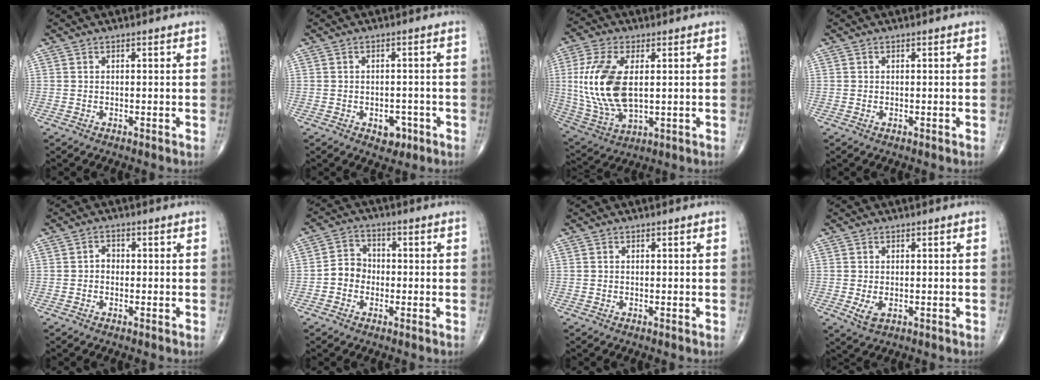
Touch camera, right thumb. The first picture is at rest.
{"total": 3.7, "force": [-1.6, 2.5, 2.0], "torque": [-0.008, 0.008, -0.019]}
{"total": 16.0, "force": [1.8, 8.3, 13.6], "torque": [-0.292, -0.013, 0.043]}
{"total": 0.0}
{"total": 1.7, "force": [-0.3, 1.4, 0.9], "torque": [-0.004, 0.007, -0.009]}
{"total": 5.1, "force": [-1.3, 4.5, 2.1], "torque": [-0.018, 0.020, -0.035]}
{"total": 0.0}
{"total": 3.1, "force": [-0.7, 1.8, 2.4], "torque": [-0.047, -0.007, -0.007]}